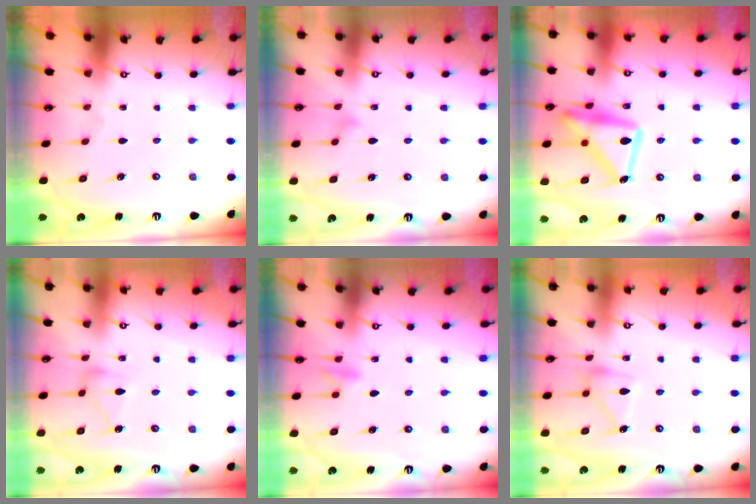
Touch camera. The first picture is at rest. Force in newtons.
{"total": 6.6, "press": 6.6, "slide": 0.3}
{"total": 20.6, "press": 20.5, "slide": 1.5}
{"total": 9.5, "press": 9.5, "slide": 0.4}
{"total": 7.9, "press": 7.8, "slide": 0.8}
{"total": 12.3, "press": 12.3, "slide": 0.7}